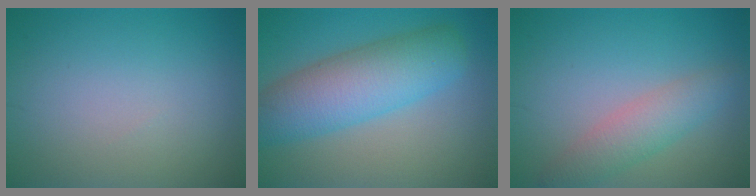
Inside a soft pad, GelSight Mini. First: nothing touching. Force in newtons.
{"total": 7.5, "press": 7.5, "slide": 0.2}
{"total": 3.3, "press": 3.3, "slide": 0.2}